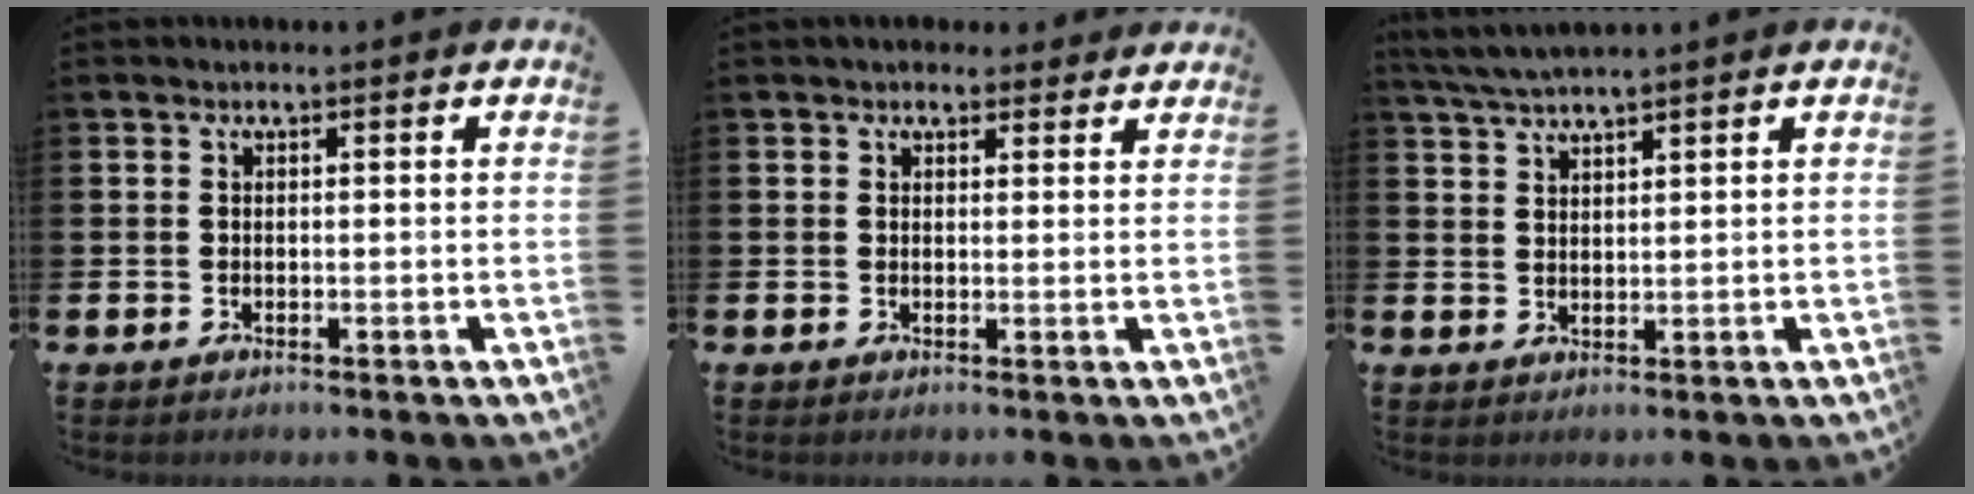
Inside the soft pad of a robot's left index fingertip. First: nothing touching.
{"total": 2.4, "force": [2.2, 0.9, 0.0], "torque": [0.008, -0.006, 0.038]}
{"total": 3.6, "force": [3.4, -0.1, 1.1], "torque": [-0.033, -0.006, 0.063]}